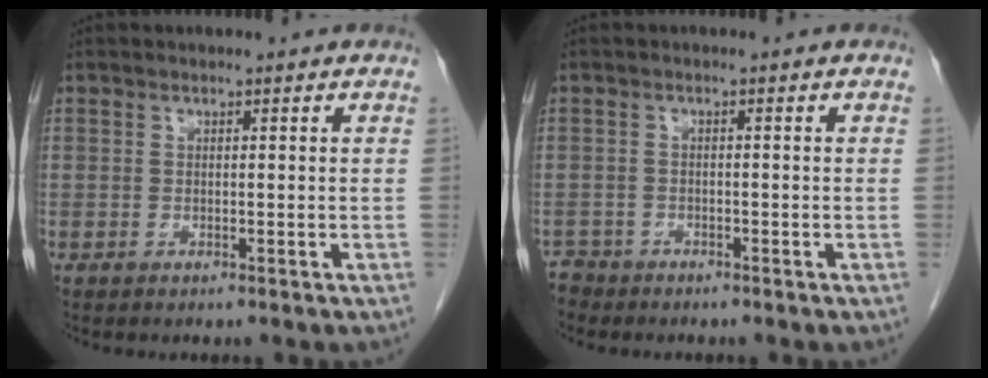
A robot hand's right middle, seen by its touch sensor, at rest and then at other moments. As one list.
[{"total": 2.2, "force": [-2.0, 0.9, -0.5], "torque": [0.003, -0.001, -0.039]}]